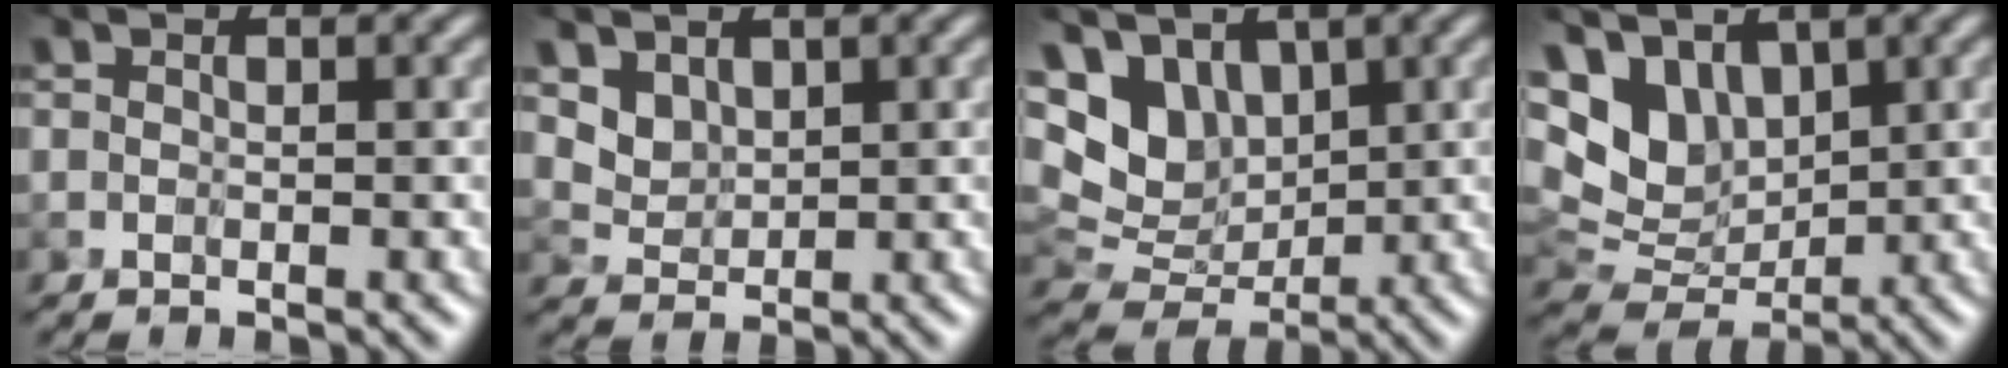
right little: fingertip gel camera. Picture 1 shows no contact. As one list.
[{"total": 2.8, "force": [1.7, 1.9, 1.1], "torque": [-0.036, -0.017, 0.053]}, {"total": 5.6, "force": [2.1, 4.0, 3.4], "torque": [-0.070, -0.009, 0.034]}, {"total": 5.8, "force": [2.4, 3.9, 3.5], "torque": [-0.074, -0.007, 0.044]}]